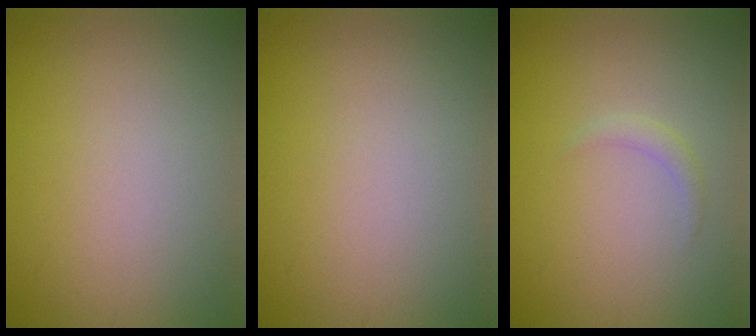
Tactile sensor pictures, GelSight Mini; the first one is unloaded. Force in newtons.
{"total": 0.0}
{"total": 1.0, "press": 1.0, "slide": 0.0}